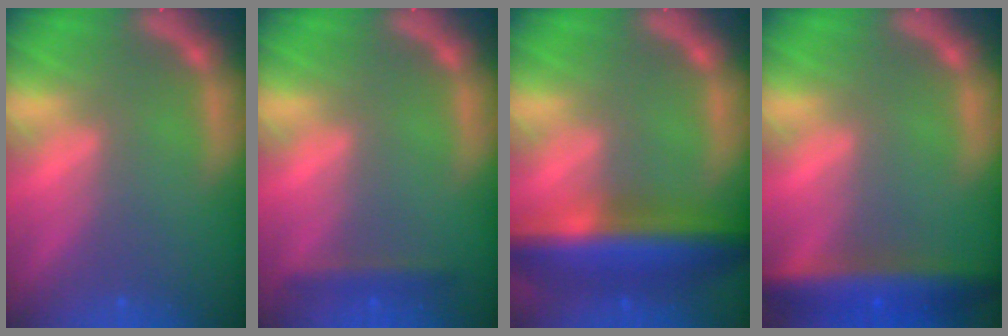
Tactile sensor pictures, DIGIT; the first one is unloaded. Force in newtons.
{"total": 1.9}
{"total": 9.5}
{"total": 6.5}